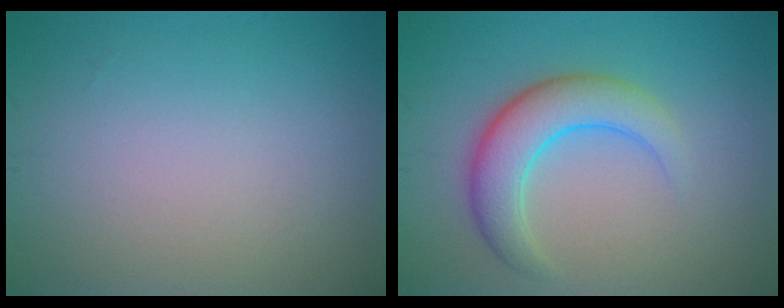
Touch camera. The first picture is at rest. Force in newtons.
{"total": 5.0, "press": 5.0, "slide": 0.1}